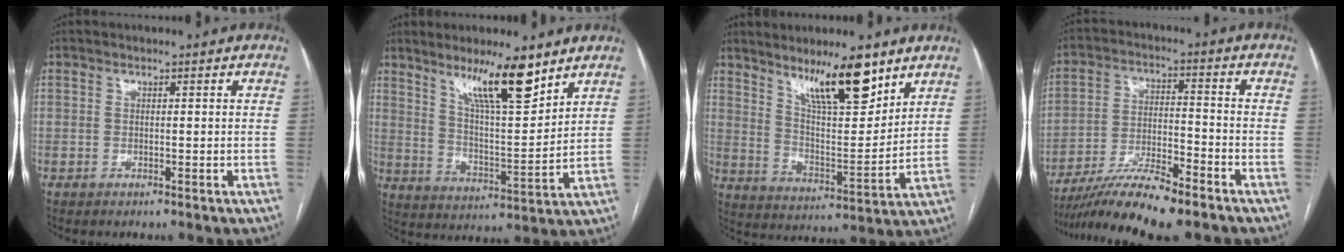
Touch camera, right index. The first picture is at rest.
{"total": 11.7, "force": [8.2, 1.4, 8.3], "torque": [-0.143, -0.008, 0.147]}
{"total": 12.8, "force": [9.0, 2.4, 8.8], "torque": [-0.147, -0.008, 0.162]}
{"total": 11.6, "force": [-9.4, 1.0, 6.6], "torque": [-0.115, -0.011, -0.164]}